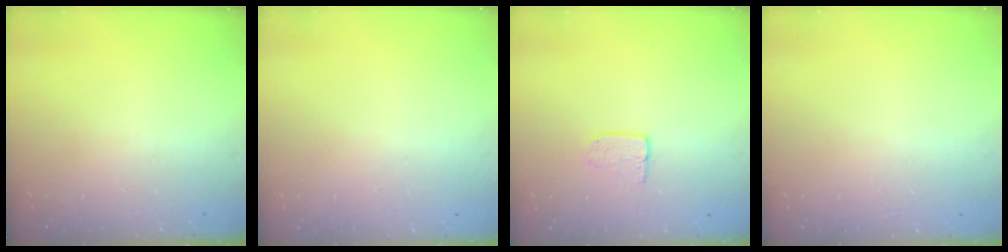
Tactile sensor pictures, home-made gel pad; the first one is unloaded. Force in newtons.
{"total": 0.5, "press": 0.5, "slide": 0.1}
{"total": 6.1, "press": 6.1, "slide": 0.4}
{"total": 0.0}